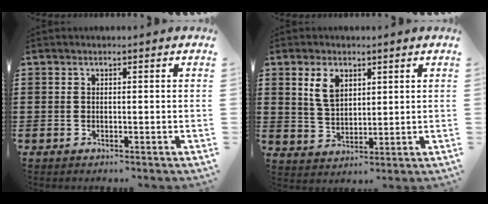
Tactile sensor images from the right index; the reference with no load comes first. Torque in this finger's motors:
{"motor_torque": [1.09, 1.05, 0.37, 0.06]}